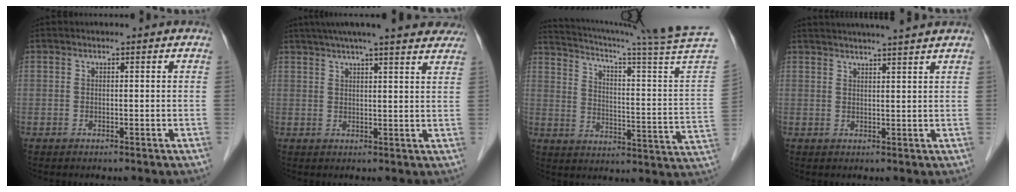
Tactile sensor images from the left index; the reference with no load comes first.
{"total": 20.0, "force": [17.3, 1.8, 9.8], "torque": [-0.146, 0.027, 0.215]}
{"total": 23.5, "force": [19.9, -3.2, 12.1], "torque": [-0.204, -0.092, 0.256]}
{"total": 9.6, "force": [8.6, -1.1, 4.1], "torque": [-0.058, 0.018, 0.105]}